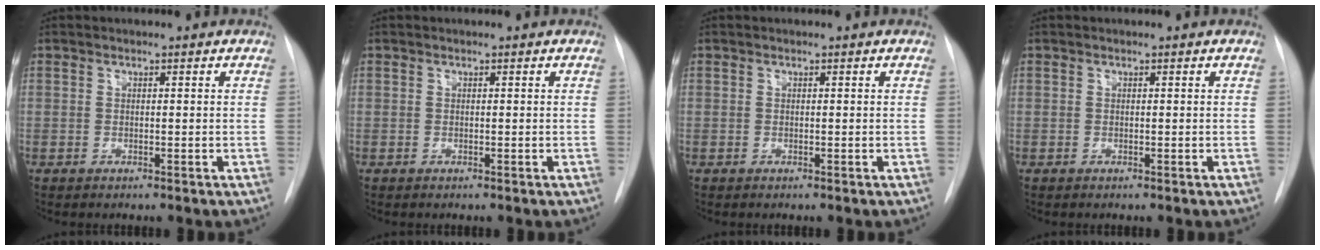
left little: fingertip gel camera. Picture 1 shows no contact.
{"total": 0.0}
{"total": 0.0}
{"total": 0.0}